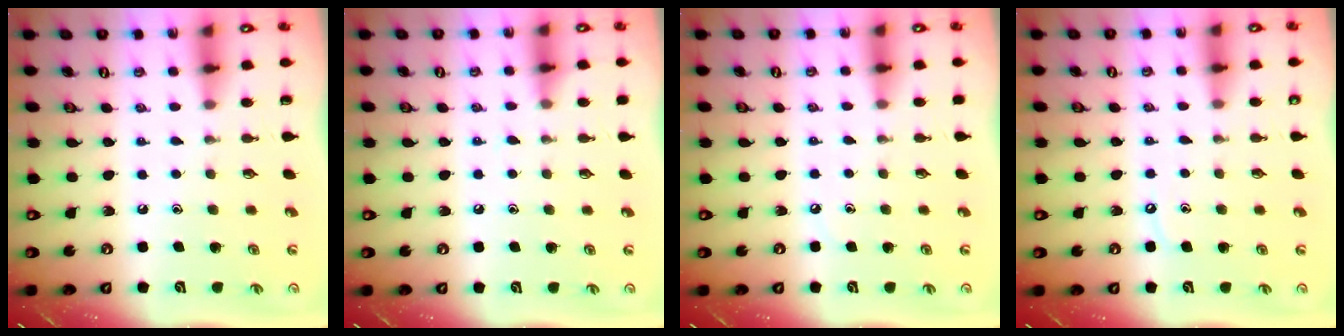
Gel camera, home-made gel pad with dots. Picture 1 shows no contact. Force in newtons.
{"total": 4.7, "press": 4.7, "slide": 0.7}
{"total": 2.2, "press": 2.2, "slide": 0.3}
{"total": 3.4, "press": 3.4, "slide": 0.4}